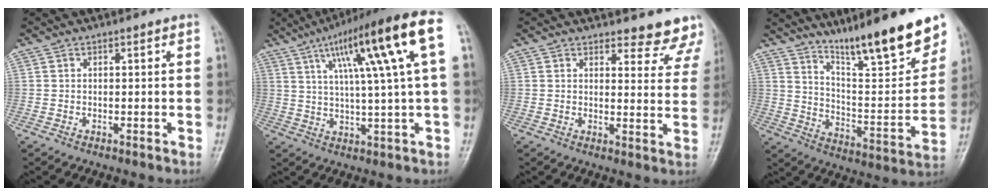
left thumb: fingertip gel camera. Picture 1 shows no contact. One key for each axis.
{"total": 18.6, "fx": 6.7, "fy": 1.7, "fz": 17.3, "tx": -0.263, "ty": 0.011, "tz": 0.100}
{"total": 9.4, "fx": 8.9, "fy": 2.7, "fz": 0.9, "tx": 0.034, "ty": -0.065, "tz": 0.080}
{"total": 20.8, "fx": 15.2, "fy": 3.3, "fz": 13.8, "tx": -0.173, "ty": -0.083, "tz": 0.250}